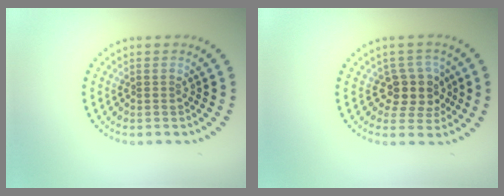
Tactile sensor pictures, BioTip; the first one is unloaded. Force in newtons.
{"total": 3.4, "press": 2.8, "slide": 2.0}